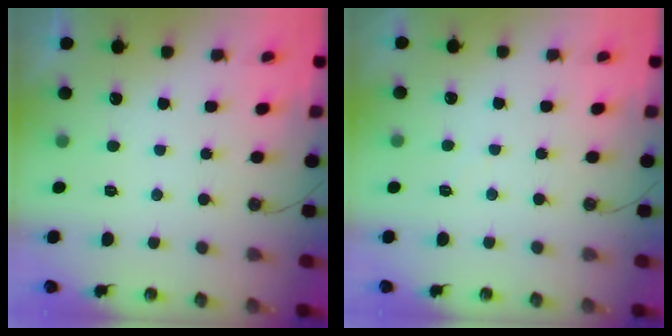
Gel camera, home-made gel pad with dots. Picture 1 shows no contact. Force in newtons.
{"total": 2.6, "press": 2.6, "slide": 0.4}